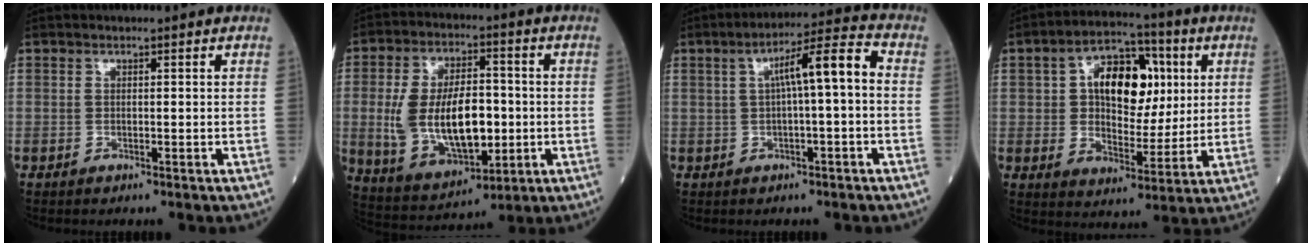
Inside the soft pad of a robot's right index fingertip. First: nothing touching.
{"total": 16.1, "force": [-1.2, 7.7, 14.1], "torque": [-0.273, 0.005, -0.008]}
{"total": 8.0, "force": [0.6, 0.5, 8.0], "torque": [-0.127, 0.026, 0.007]}
{"total": 13.5, "force": [3.4, 7.3, 10.9], "torque": [-0.179, 0.026, 0.055]}